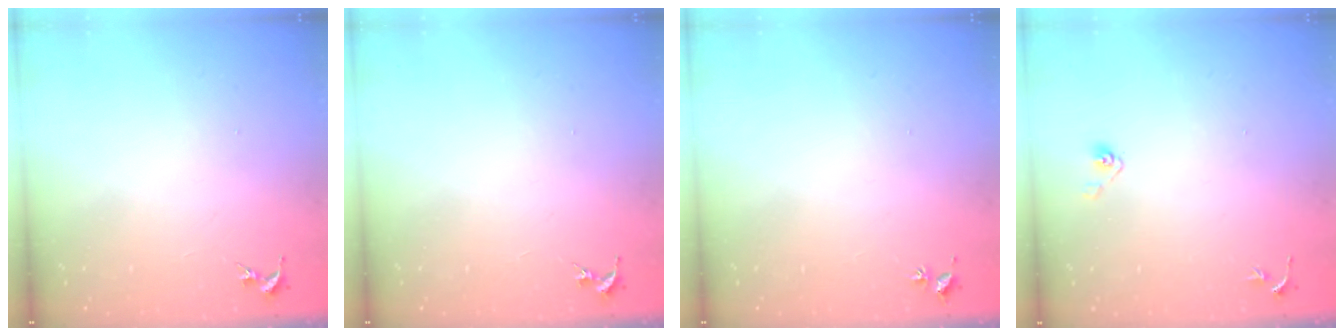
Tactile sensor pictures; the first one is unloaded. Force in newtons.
{"total": 0.0}
{"total": 2.0, "press": 2.0, "slide": 0.3}
{"total": 3.9, "press": 3.3, "slide": 2.0}